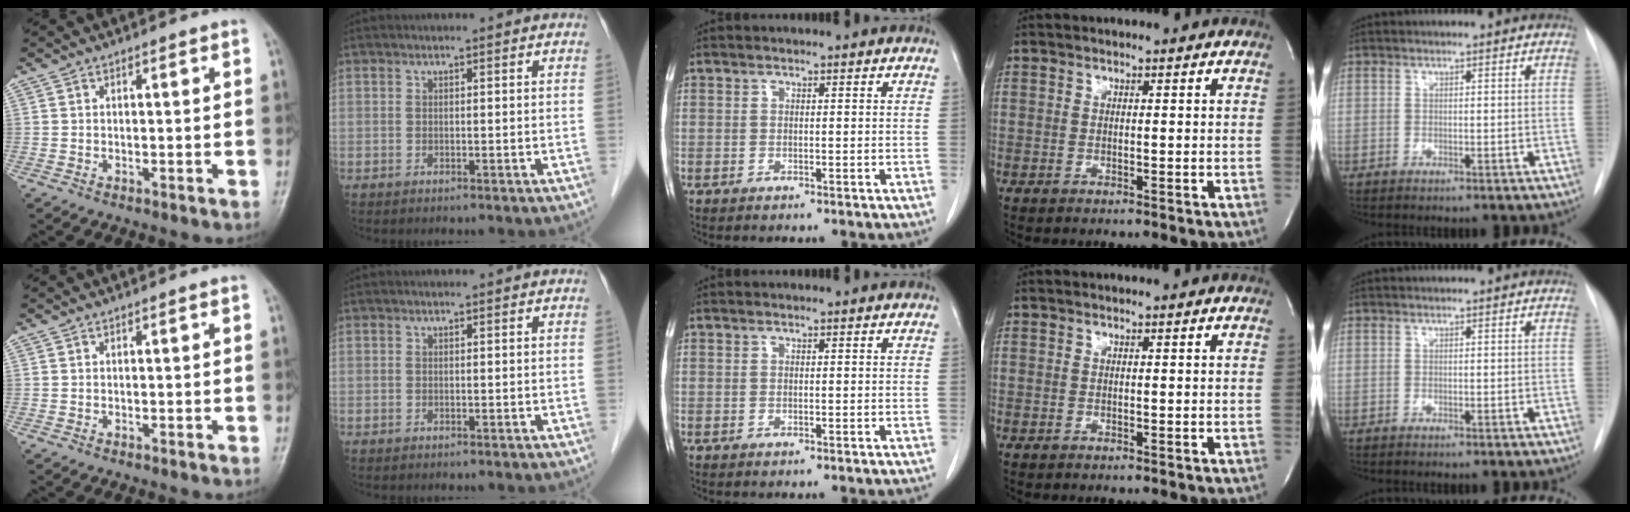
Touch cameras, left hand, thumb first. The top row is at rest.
{}